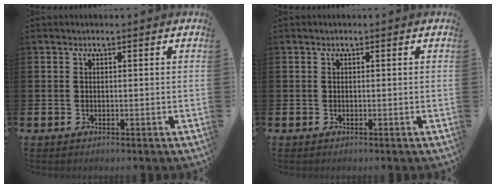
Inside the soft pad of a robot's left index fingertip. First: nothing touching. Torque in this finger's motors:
{"motor_torque": [0.03, 0.03, 0.01, 0.00]}